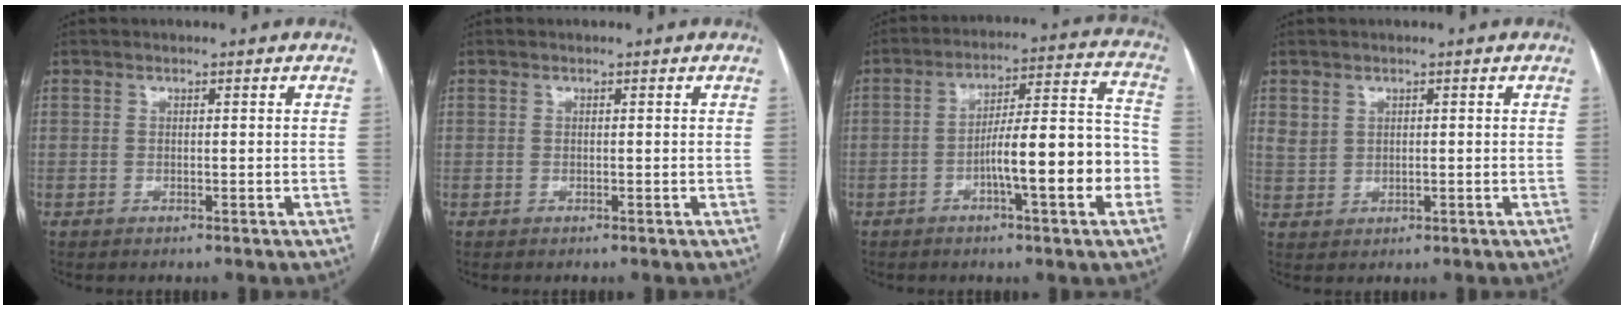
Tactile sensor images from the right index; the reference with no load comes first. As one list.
[{"total": 0.0}, {"total": 14.2, "force": [-4.2, 1.8, 13.5], "torque": [-0.198, 0.025, -0.061]}, {"total": 2.8, "force": [1.4, 2.2, 0.8], "torque": [-0.016, 0.002, 0.035]}]